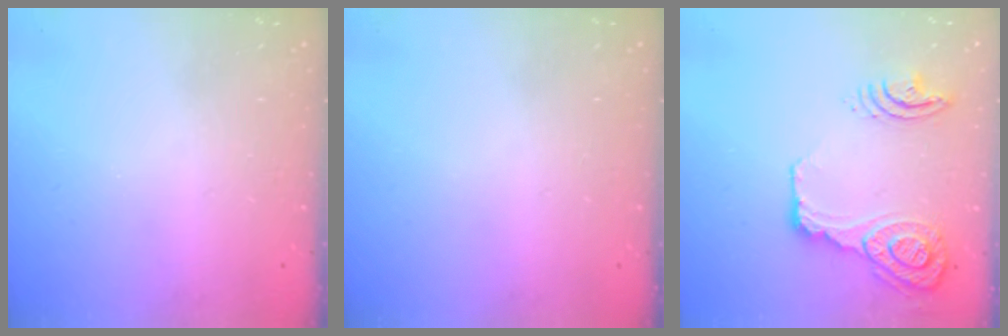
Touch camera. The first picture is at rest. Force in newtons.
{"total": 0.0}
{"total": 17.7, "press": 17.1, "slide": 4.4}